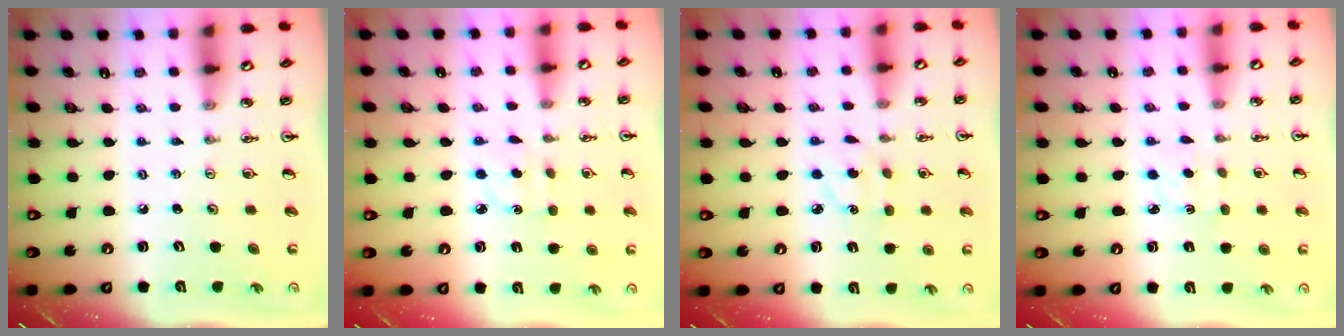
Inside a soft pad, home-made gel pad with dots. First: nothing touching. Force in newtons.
{"total": 2.8, "press": 2.7, "slide": 0.7}
{"total": 4.2, "press": 4.1, "slide": 0.5}
{"total": 1.7, "press": 1.7, "slide": 0.5}